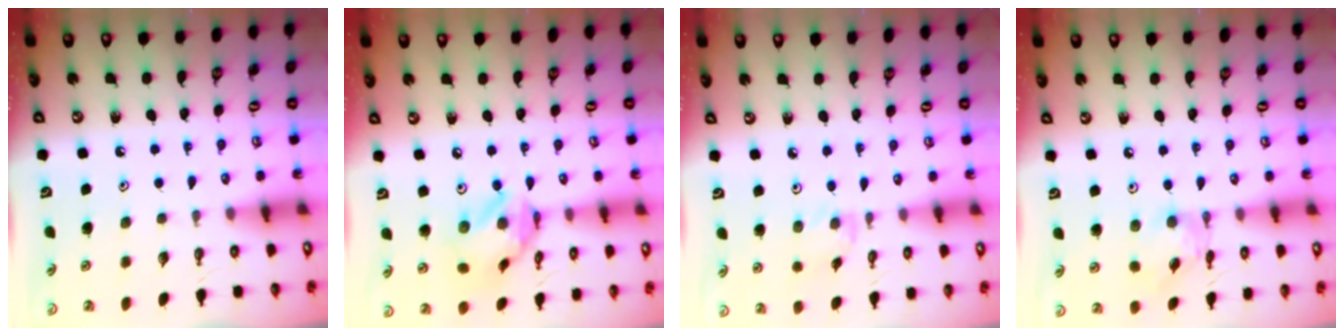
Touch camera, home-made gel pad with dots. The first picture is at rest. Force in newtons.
{"total": 12.2, "press": 12.1, "slide": 1.1}
{"total": 1.9, "press": 1.9, "slide": 0.4}
{"total": 4.4, "press": 4.4, "slide": 0.3}